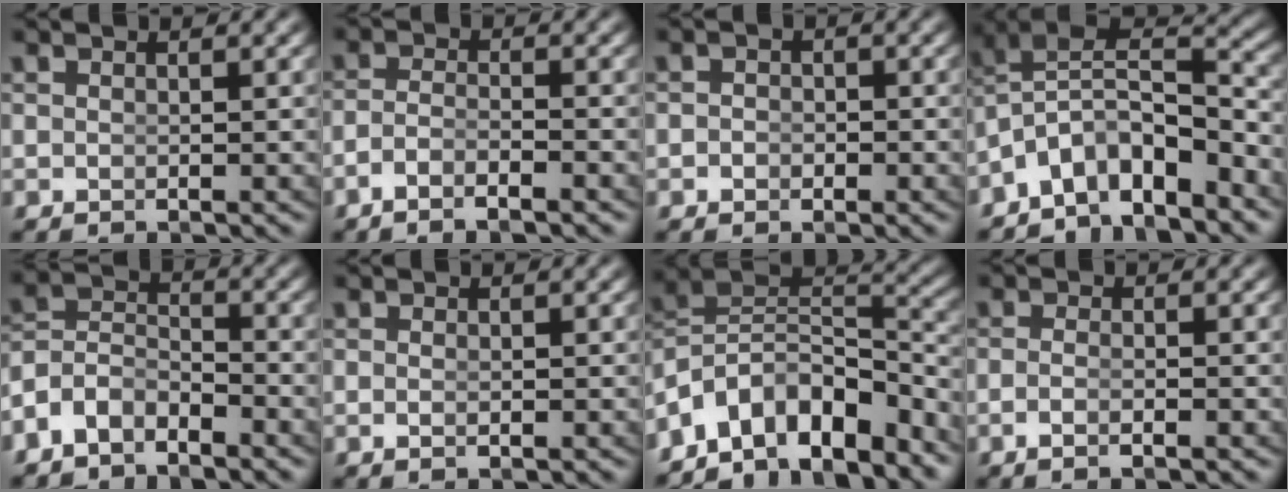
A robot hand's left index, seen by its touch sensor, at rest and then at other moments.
{"total": 3.0, "force": [-2.4, 0.8, 1.6], "torque": [-0.038, -0.013, -0.037]}
{"total": 1.0, "force": [-0.8, 0.6, 0.2], "torque": [0.003, -0.011, -0.012]}
{"total": 10.4, "force": [-4.3, 8.1, 4.9], "torque": [-0.117, -0.039, -0.069]}
{"total": 5.7, "force": [-2.8, 4.6, 1.9], "torque": [-0.058, -0.026, -0.050]}
{"total": 0.6, "force": [-0.3, -0.1, 0.5], "torque": [-0.013, -0.010, 0.000]}
{"total": 14.5, "force": [-5.5, 10.8, 7.9], "torque": [-0.169, -0.048, -0.083]}
{"total": 1.8, "force": [-1.3, 0.0, 1.2], "torque": [-0.031, -0.011, -0.017]}